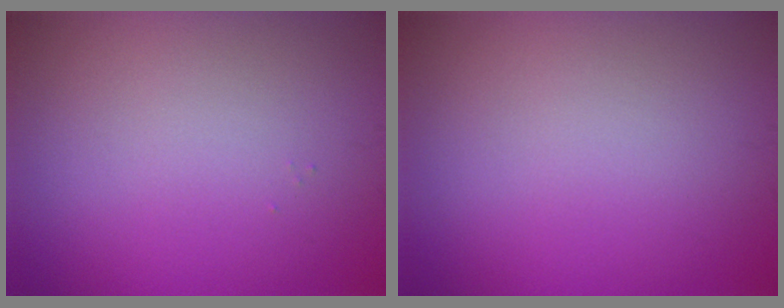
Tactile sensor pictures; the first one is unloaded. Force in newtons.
{"total": 0.0}